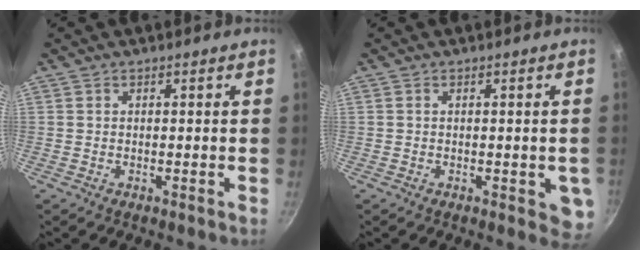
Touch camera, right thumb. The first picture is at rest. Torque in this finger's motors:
{"motor_torque": [1.14, 1.37, 0.13, -0.16, 0.14]}